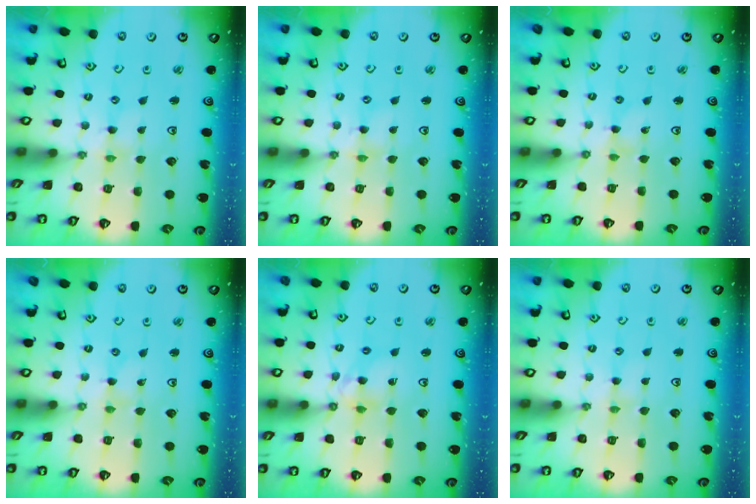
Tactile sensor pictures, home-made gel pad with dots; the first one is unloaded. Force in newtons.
{"total": 0.7, "press": 0.6, "slide": 0.2}
{"total": 0.0}
{"total": 0.0}
{"total": 7.7, "press": 7.6, "slide": 0.7}
{"total": 2.1, "press": 2.1, "slide": 0.2}